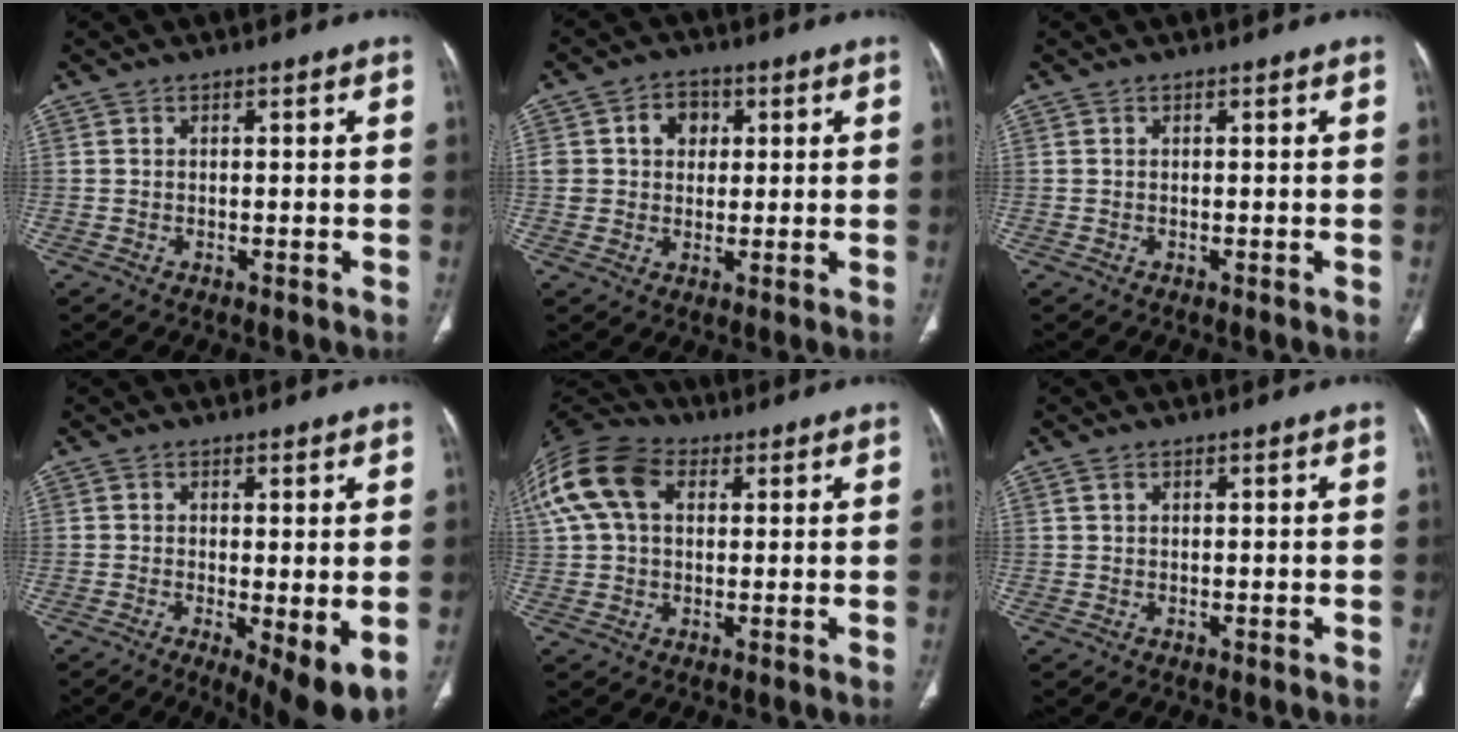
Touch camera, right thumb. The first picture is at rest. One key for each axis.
{"total": 6.5, "fx": 1.7, "fy": 5.4, "fz": 3.3, "tx": -0.017, "ty": 0.001, "tz": 0.027}
{"total": 0.0}
{"total": 8.3, "fx": -1.4, "fy": 2.4, "fz": 7.8, "tx": -0.119, "ty": -0.026, "tz": -0.018}
{"total": 16.7, "fx": 5.2, "fy": 11.2, "fz": 11.2, "tx": -0.252, "ty": 0.036, "tz": 0.090}
{"total": 0.8, "fx": 0.4, "fy": 0.5, "fz": 0.5, "tx": -0.011, "ty": 0.005, "tz": 0.009}